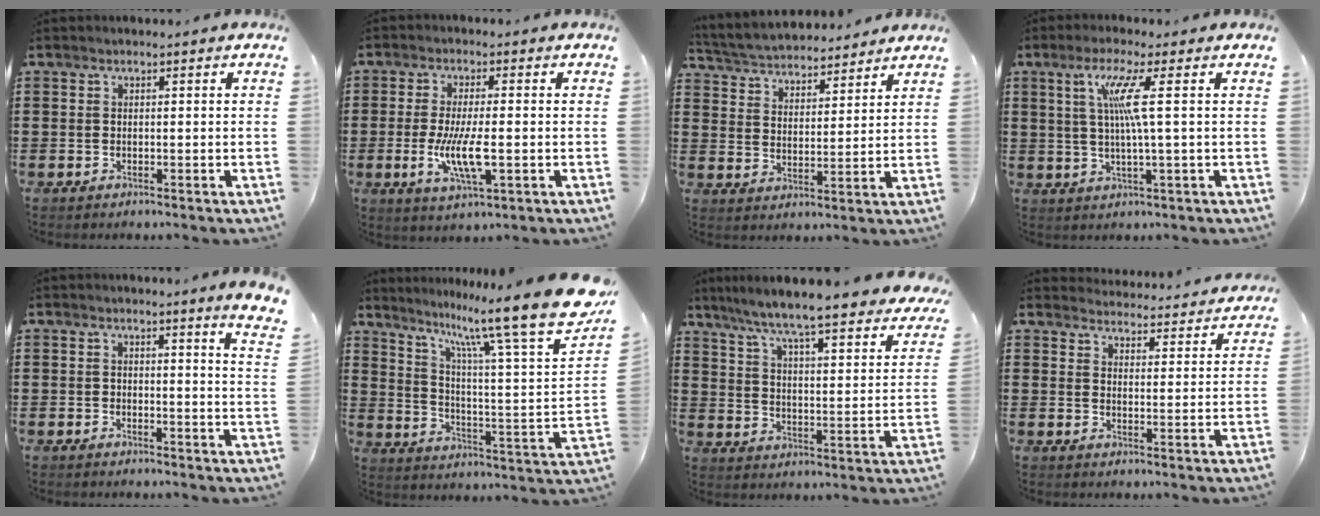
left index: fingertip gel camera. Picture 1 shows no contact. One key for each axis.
{"total": 7.9, "fx": -1.5, "fy": 2.3, "fz": 7.4, "tx": -0.151, "ty": -0.010, "tz": -0.027}
{"total": 4.1, "fx": 4.1, "fy": 0.5, "fz": 0.1, "tx": -0.026, "ty": -0.027, "tz": 0.068}
{"total": 6.5, "fx": 1.7, "fy": -0.7, "fz": 6.3, "tx": -0.129, "ty": -0.006, "tz": 0.021}
{"total": 2.8, "fx": 2.4, "fy": -0.4, "fz": 1.5, "tx": -0.021, "ty": -0.017, "tz": 0.038}
{"total": 15.9, "fx": 11.8, "fy": 1.0, "fz": 10.7, "tx": -0.200, "ty": -0.082, "tz": 0.183}
{"total": 5.7, "fx": 5.1, "fy": -0.9, "fz": 2.3, "tx": -0.071, "ty": -0.052, "tz": 0.078}
{"total": 4.0, "fx": 4.0, "fy": -0.1, "fz": -0.4, "tx": -0.006, "ty": -0.035, "tz": 0.067}